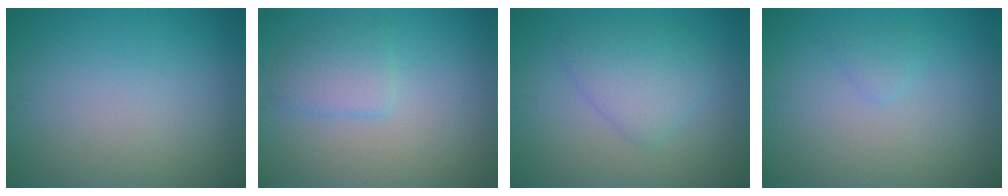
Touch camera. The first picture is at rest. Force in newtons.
{"total": 2.4, "press": 2.4, "slide": 0.2}
{"total": 3.3, "press": 3.3, "slide": 0.1}
{"total": 0.9, "press": 0.9, "slide": 0.1}